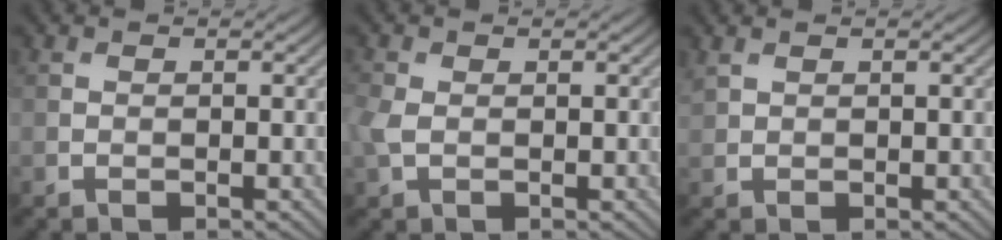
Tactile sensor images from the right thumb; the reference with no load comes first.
{"total": 2.2, "force": [0.0, 1.5, 1.7], "torque": [-0.055, 0.001, 0.000]}
{"total": 1.2, "force": [1.1, 0.4, 0.4], "torque": [-0.018, 0.005, 0.028]}